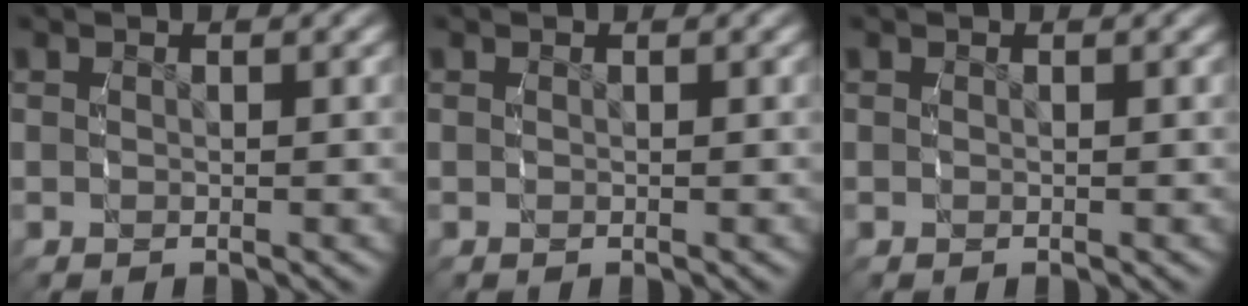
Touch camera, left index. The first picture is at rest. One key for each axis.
{"total": 0.0}
{"total": 0.0}